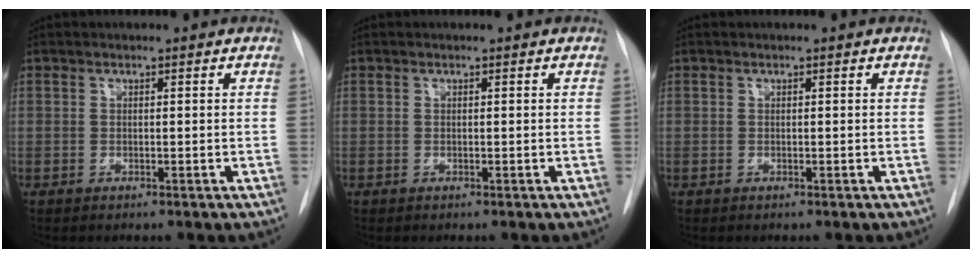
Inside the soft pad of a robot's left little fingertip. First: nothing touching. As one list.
[{"total": 0.0}, {"total": 0.0}]